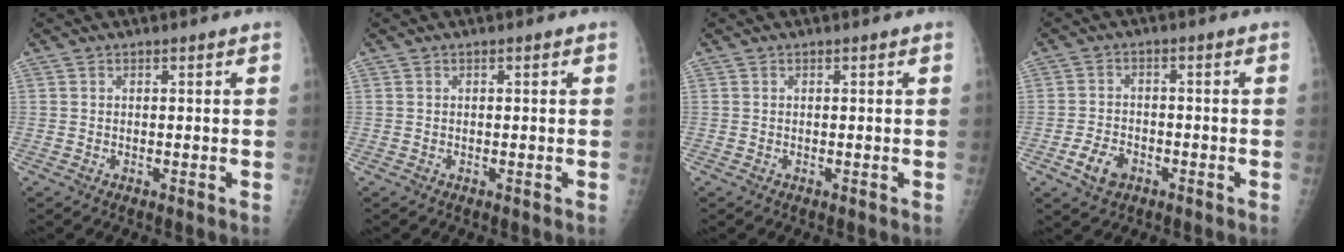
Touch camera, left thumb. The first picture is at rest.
{"total": 0.0}
{"total": 0.0}
{"total": 5.0, "force": [-2.5, 3.4, 2.8], "torque": [-0.045, 0.013, -0.041]}